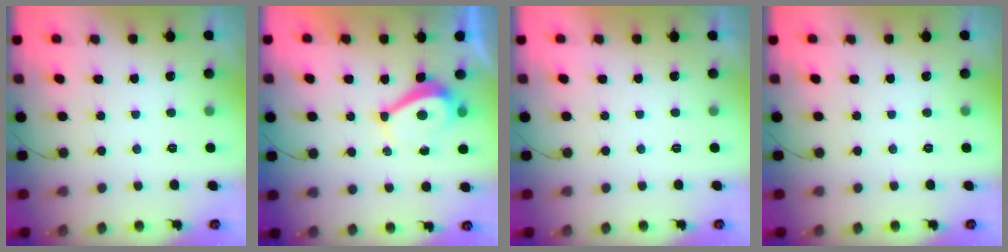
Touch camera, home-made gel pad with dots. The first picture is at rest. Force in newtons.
{"total": 4.2, "press": 4.2, "slide": 0.6}
{"total": 2.4, "press": 2.3, "slide": 0.4}
{"total": 0.0}